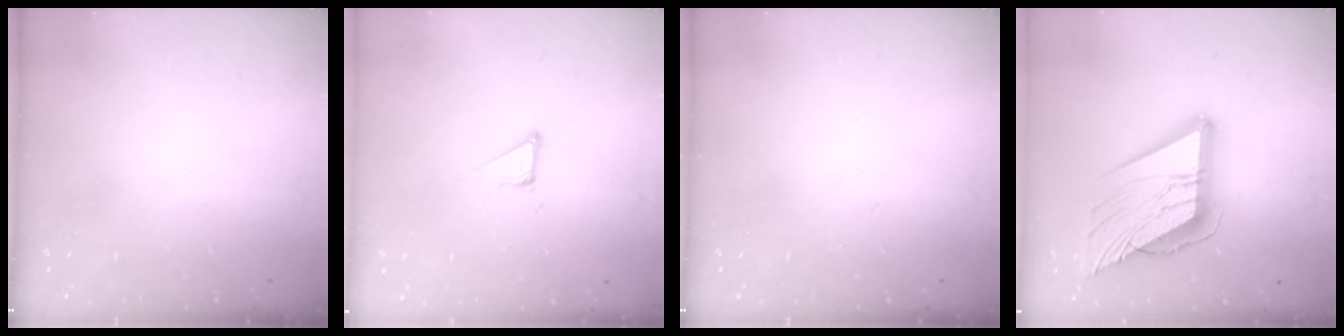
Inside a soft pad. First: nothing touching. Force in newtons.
{"total": 4.4, "press": 4.4, "slide": 0.1}
{"total": 0.0}
{"total": 24.5, "press": 24.3, "slide": 3.0}